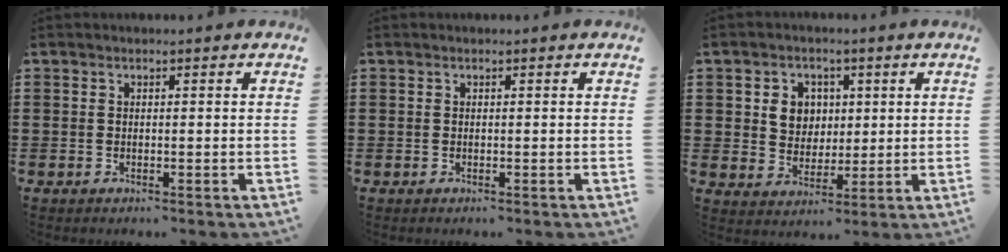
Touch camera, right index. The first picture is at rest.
{"total": 0.0}
{"total": 5.2, "force": [1.4, 4.4, 2.3], "torque": [-0.052, 0.014, 0.023]}